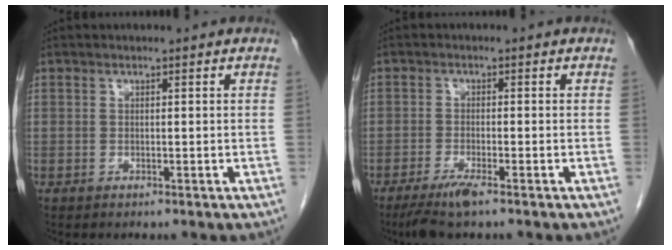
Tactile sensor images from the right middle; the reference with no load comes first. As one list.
[{"total": 4.0, "force": [-2.9, 0.1, 2.8], "torque": [-0.059, -0.012, -0.055]}]